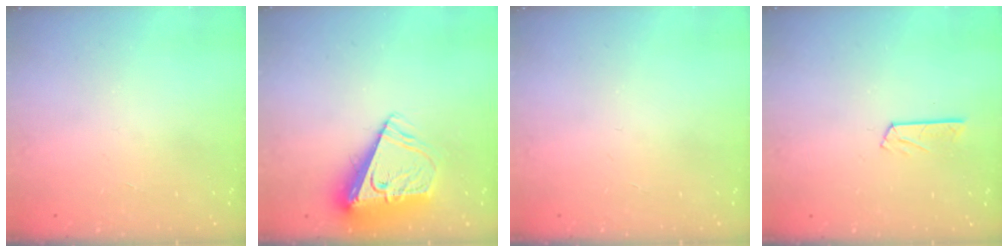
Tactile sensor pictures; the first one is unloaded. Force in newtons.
{"total": 9.4, "press": 9.4, "slide": 1.2}
{"total": 0.0}
{"total": 4.7, "press": 4.7, "slide": 0.5}